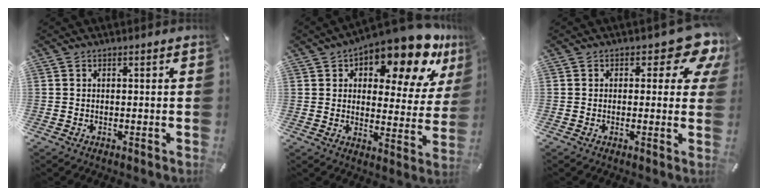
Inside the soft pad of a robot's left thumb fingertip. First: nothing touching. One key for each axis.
{"total": 17.6, "fx": 12.7, "fy": 6.5, "fz": 10.4, "tx": -0.144, "ty": -0.098, "tz": 0.205}
{"total": 9.4, "fx": 4.9, "fy": 4.3, "fz": 6.7, "tx": -0.074, "ty": -0.027, "tz": 0.079}